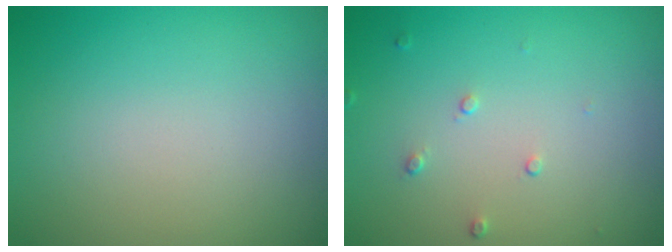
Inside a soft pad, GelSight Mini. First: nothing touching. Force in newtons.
{"total": 0.7, "press": 0.5, "slide": 0.5}